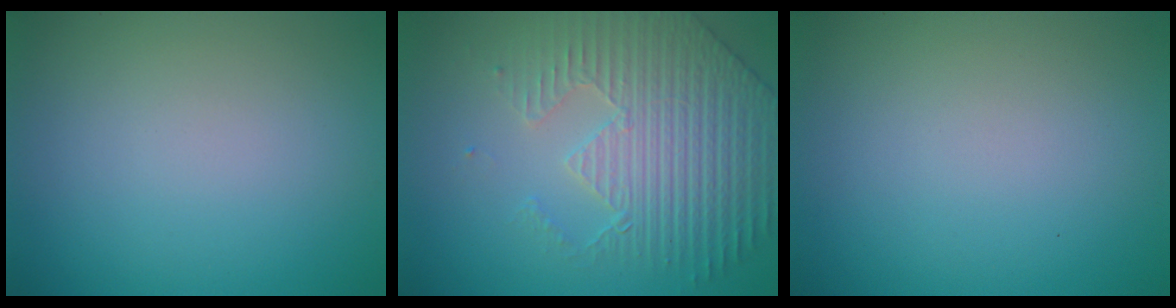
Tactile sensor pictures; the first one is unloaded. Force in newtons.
{"total": 4.7, "press": 4.6, "slide": 1.1}
{"total": 0.0}